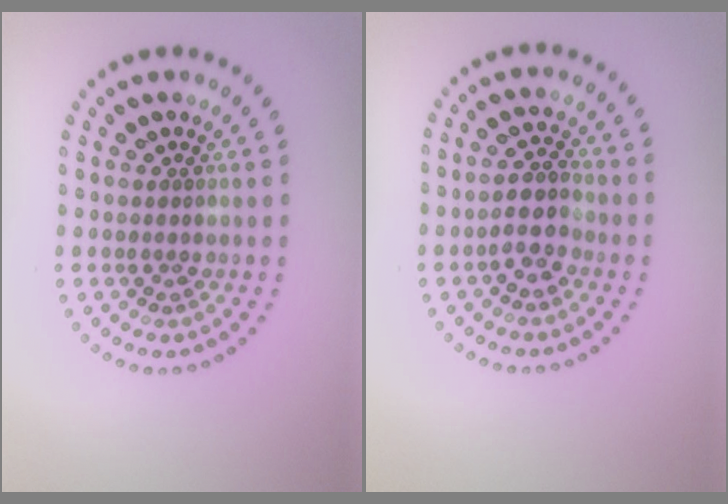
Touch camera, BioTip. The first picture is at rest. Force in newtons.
{"total": 2.6, "press": 2.3, "slide": 1.2}